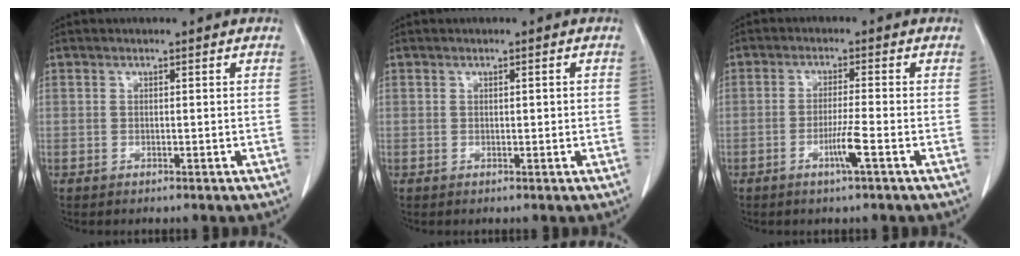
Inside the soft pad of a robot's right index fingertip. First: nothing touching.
{"total": 0.9, "force": [0.1, 0.2, 0.9], "torque": [-0.012, 0.002, 0.002]}
{"total": 4.0, "force": [-1.8, -0.6, 3.5], "torque": [-0.068, -0.008, -0.036]}